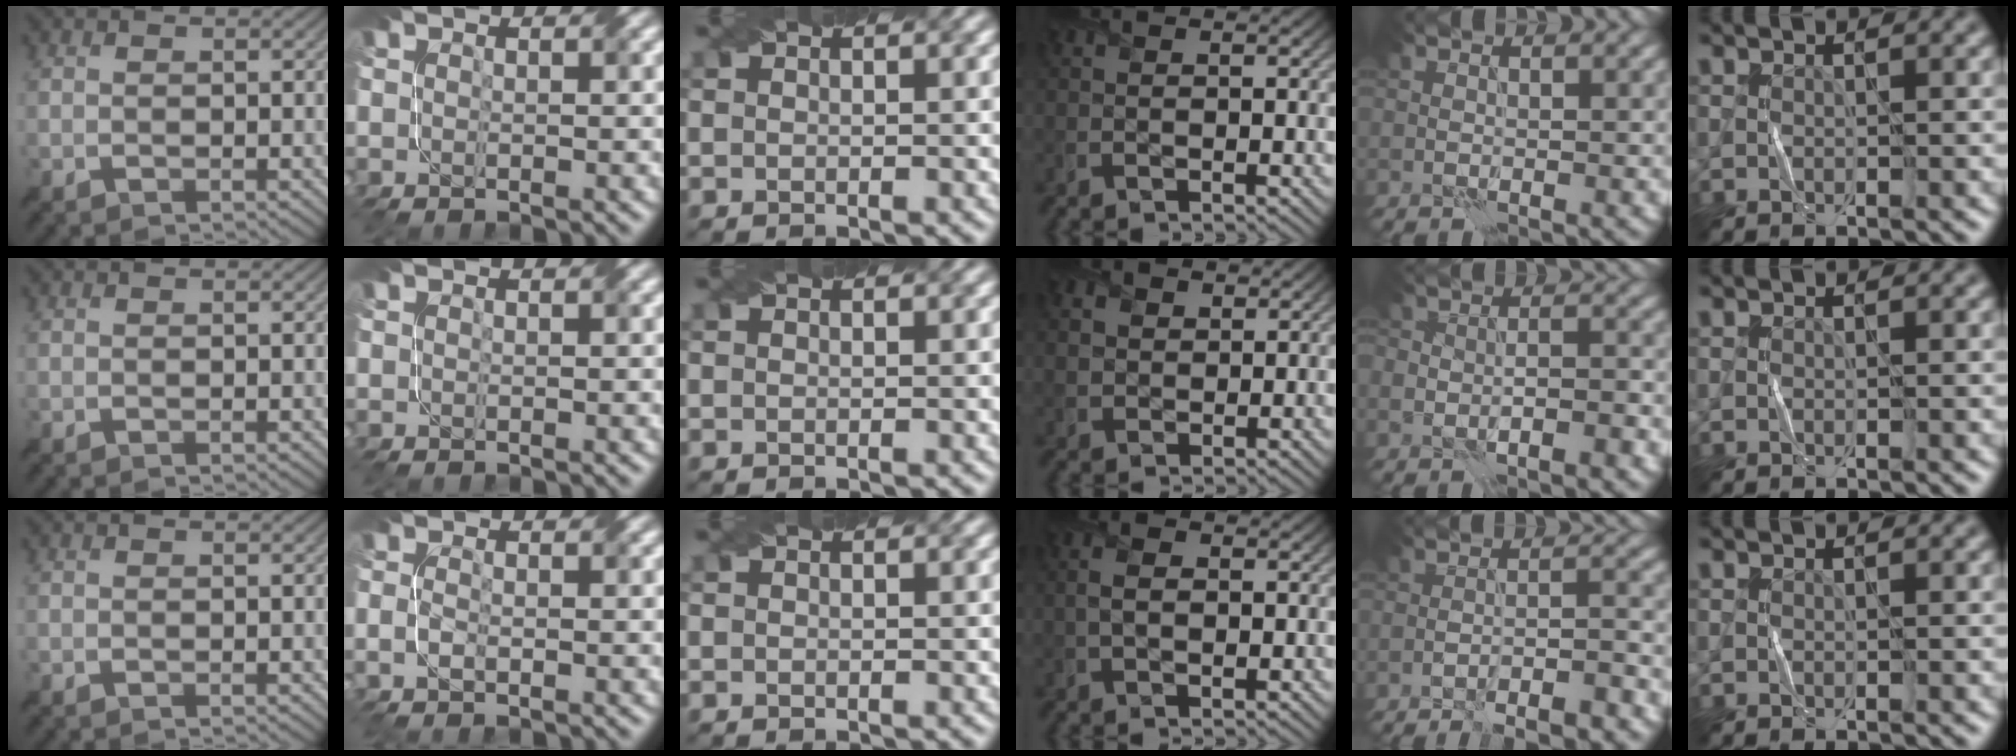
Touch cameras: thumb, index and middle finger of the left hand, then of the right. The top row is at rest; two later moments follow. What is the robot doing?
{"motion": "fold", "object": "bubble wrap"}